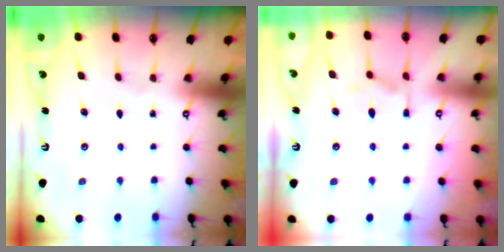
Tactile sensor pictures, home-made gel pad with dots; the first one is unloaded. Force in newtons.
{"total": 2.8, "press": 2.4, "slide": 1.4}